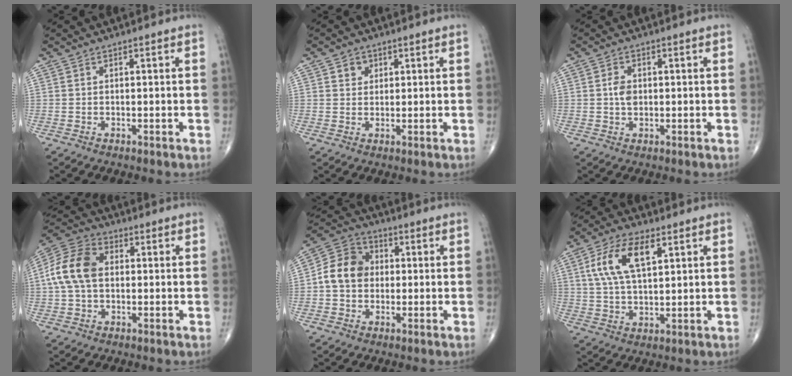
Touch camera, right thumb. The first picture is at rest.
{"total": 2.6, "force": [1.2, 2.2, 0.8], "torque": [0.002, -0.005, 0.016]}
{"total": 2.8, "force": [0.1, 2.0, 2.0], "torque": [-0.030, 0.002, 0.000]}
{"total": 11.5, "force": [0.8, 7.8, 8.4], "torque": [-0.171, 0.030, 0.007]}
{"total": 9.4, "force": [0.1, 7.7, 5.4], "torque": [-0.084, 0.027, -0.012]}
{"total": 11.1, "force": [4.1, 5.1, 9.0], "torque": [-0.176, -0.001, 0.078]}